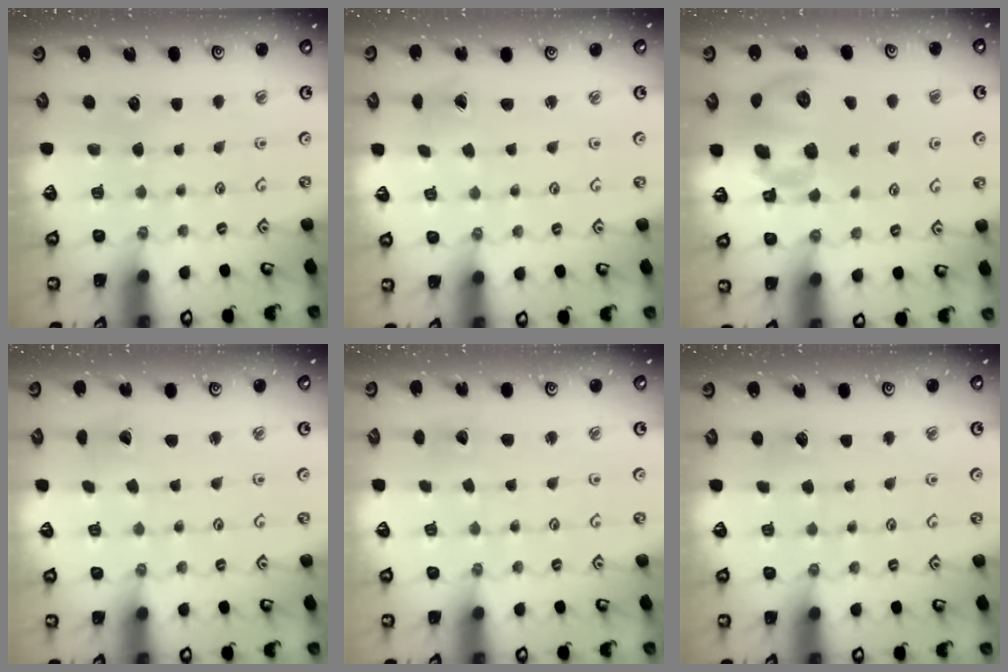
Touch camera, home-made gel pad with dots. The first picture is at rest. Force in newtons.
{"total": 1.2, "press": 1.2, "slide": 0.1}
{"total": 14.7, "press": 14.5, "slide": 2.7}
{"total": 2.0, "press": 2.0, "slide": 0.3}
{"total": 1.6, "press": 1.6, "slide": 0.1}
{"total": 2.4, "press": 2.4, "slide": 0.2}